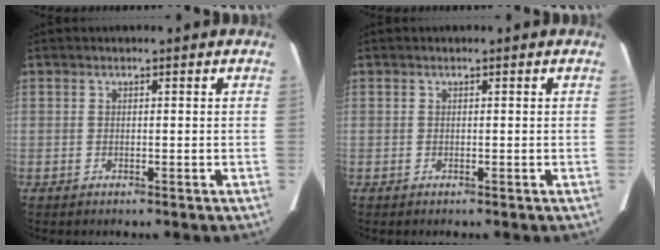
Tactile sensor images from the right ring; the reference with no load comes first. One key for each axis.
{"total": 0.0}